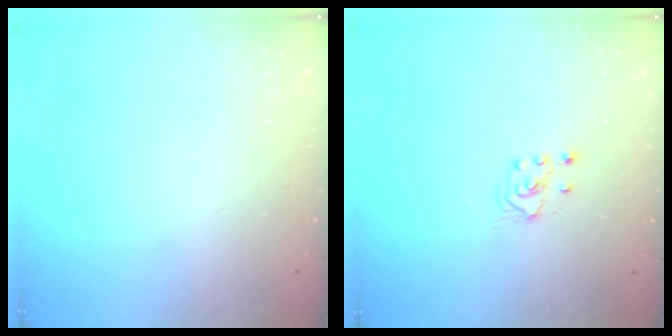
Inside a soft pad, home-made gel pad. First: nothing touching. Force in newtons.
{"total": 2.6, "press": 2.4, "slide": 0.8}